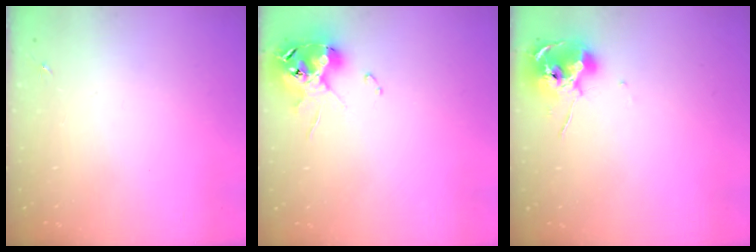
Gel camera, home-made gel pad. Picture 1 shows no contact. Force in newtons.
{"total": 12.6, "press": 12.5, "slide": 1.7}
{"total": 10.5, "press": 10.4, "slide": 1.0}